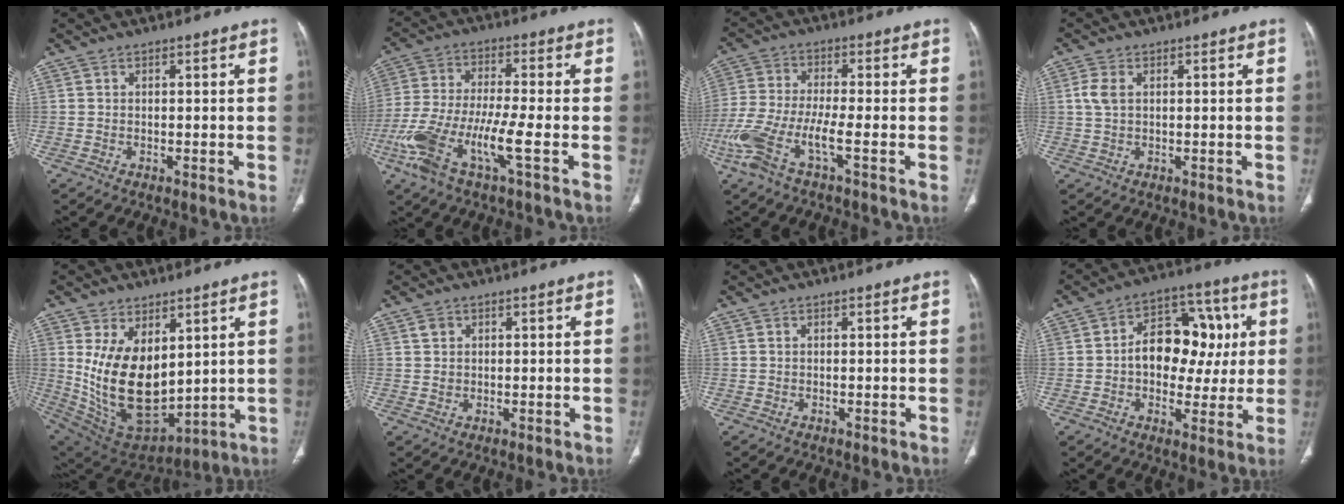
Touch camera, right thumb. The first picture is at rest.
{"total": 13.0, "force": [-5.1, 2.1, 11.8], "torque": [-0.274, 0.015, -0.103]}
{"total": 10.5, "force": [-4.6, 2.0, 9.2], "torque": [-0.229, 0.016, -0.095]}
{"total": 3.0, "force": [0.7, 1.7, 2.3], "torque": [-0.063, 0.004, 0.012]}
{"total": 18.1, "force": [3.5, 10.6, 14.2], "torque": [-0.237, -0.034, 0.101]}
{"total": 2.0, "force": [0.7, 1.7, 0.7], "torque": [-0.006, -0.004, 0.015]}
{"total": 0.0}
{"total": 15.0, "force": [1.0, 10.6, 10.6], "torque": [-0.100, 0.032, 0.012]}